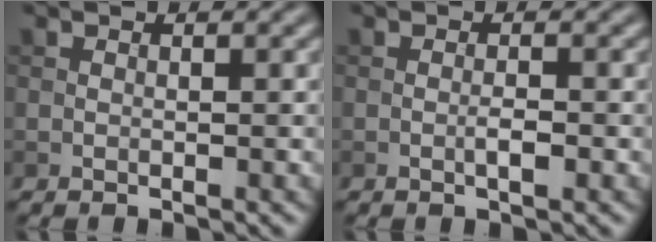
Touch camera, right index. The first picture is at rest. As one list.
[{"total": 1.3, "force": [-0.4, 0.2, 1.2], "torque": [-0.021, 0.000, -0.008]}]